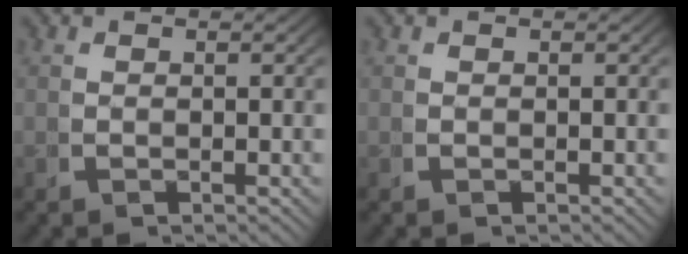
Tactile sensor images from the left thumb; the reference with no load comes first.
{"total": 0.0}